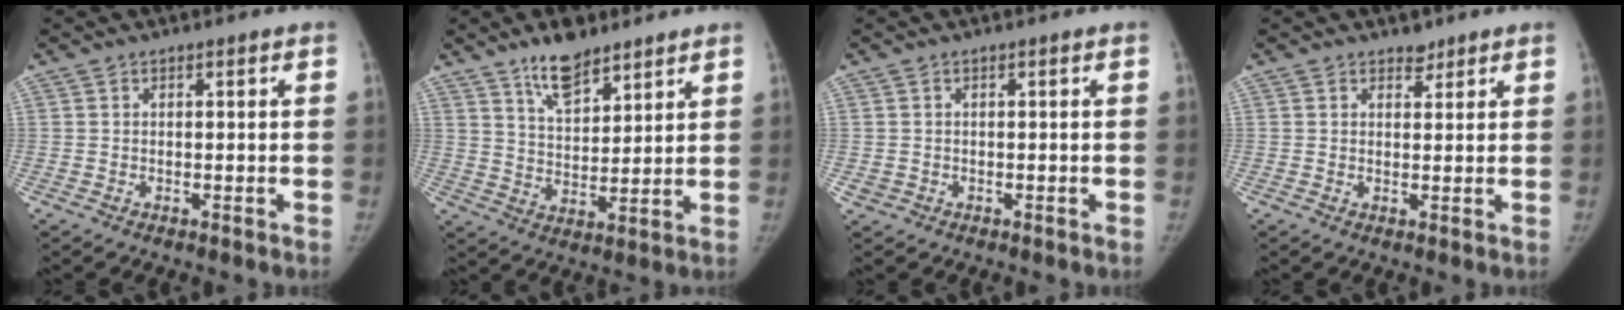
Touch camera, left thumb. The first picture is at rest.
{"total": 9.4, "force": [6.9, 3.9, 5.0], "torque": [-0.061, -0.047, 0.125]}
{"total": 1.1, "force": [-0.3, 1.0, 0.2], "torque": [-0.003, 0.002, -0.002]}
{"total": 1.9, "force": [1.5, 1.1, 0.3], "torque": [0.010, -0.011, 0.020]}